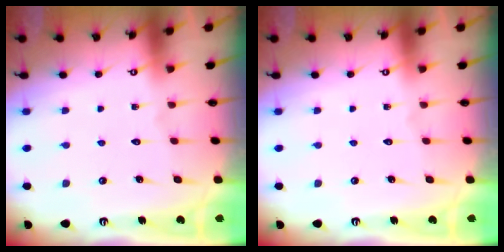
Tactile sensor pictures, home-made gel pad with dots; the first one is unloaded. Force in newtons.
{"total": 0.0}